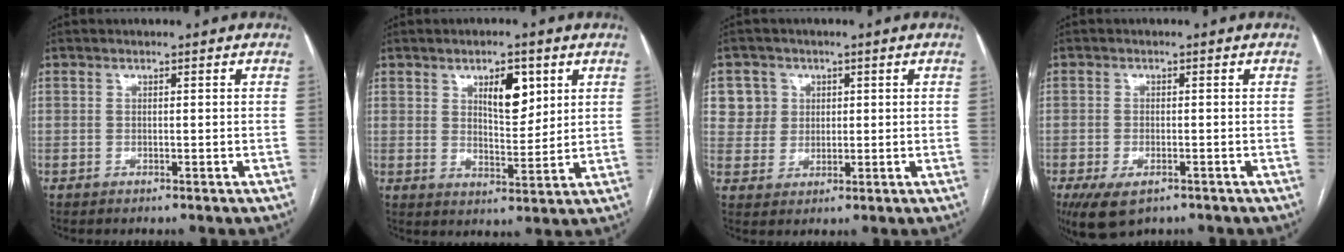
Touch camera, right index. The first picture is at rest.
{"total": 6.8, "force": [3.1, 2.7, 5.4], "torque": [-0.087, 0.000, 0.054]}
{"total": 5.2, "force": [1.8, 4.9, 0.1], "torque": [0.009, 0.009, 0.038]}
{"total": 6.2, "force": [-3.7, 3.0, 4.0], "torque": [-0.074, -0.011, -0.059]}